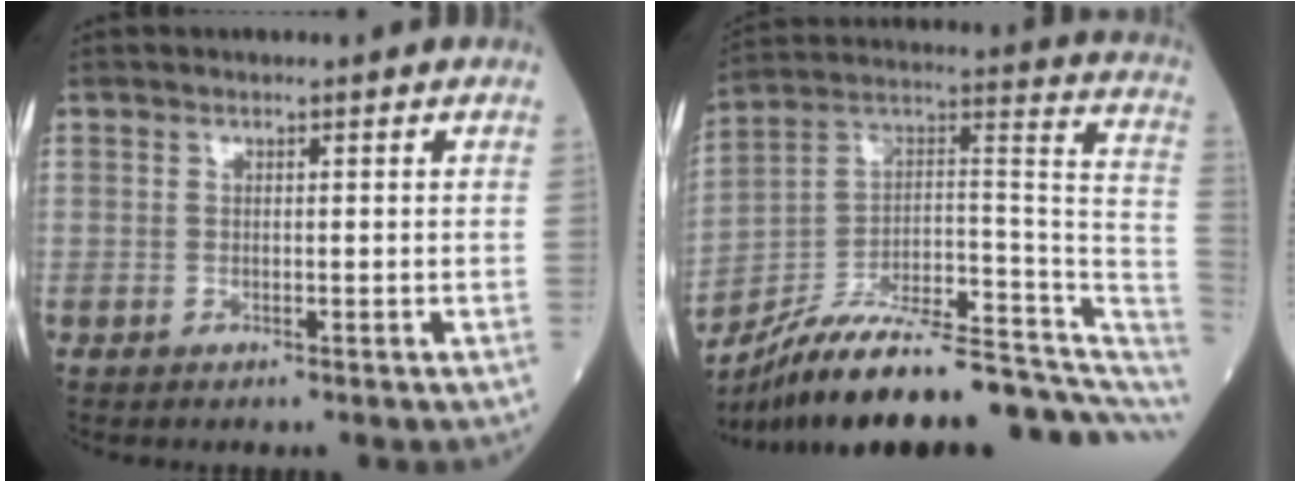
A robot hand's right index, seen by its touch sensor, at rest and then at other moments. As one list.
[{"total": 26.2, "force": [-19.8, 6.6, 15.9], "torque": [-0.191, 0.038, -0.302]}]